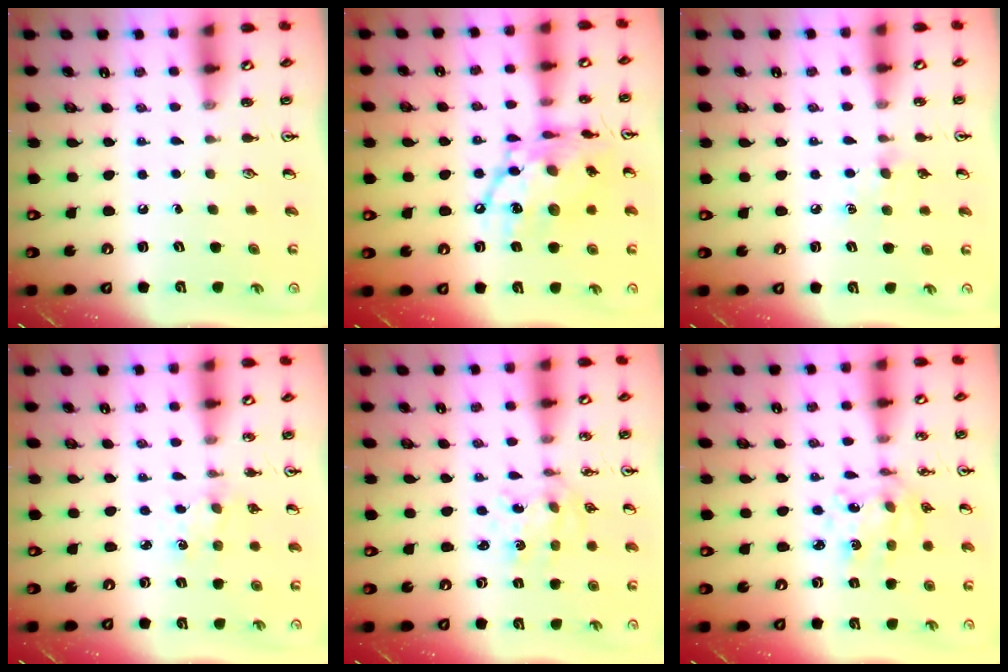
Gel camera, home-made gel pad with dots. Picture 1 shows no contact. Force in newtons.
{"total": 17.7, "press": 17.7, "slide": 1.4}
{"total": 6.3, "press": 6.2, "slide": 0.8}
{"total": 2.2, "press": 2.2, "slide": 0.2}
{"total": 2.6, "press": 2.4, "slide": 0.9}
{"total": 6.3, "press": 6.0, "slide": 2.0}